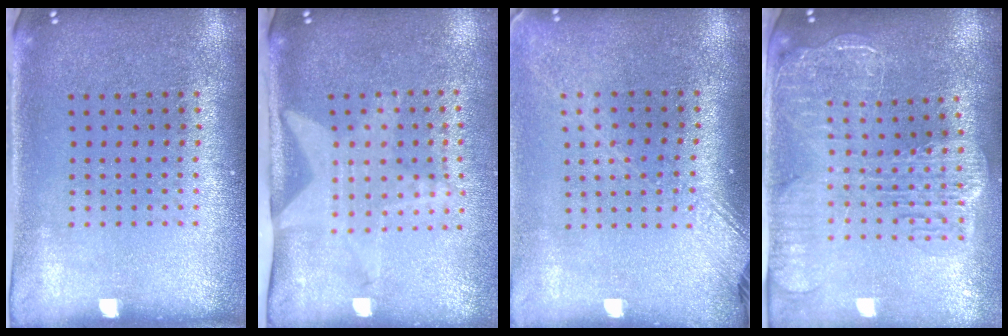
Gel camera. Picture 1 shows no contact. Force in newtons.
{"total": 2.1, "press": 1.5, "slide": 1.4}
{"total": 1.8, "press": 1.4, "slide": 1.0}
{"total": 2.7, "press": 2.3, "slide": 1.4}